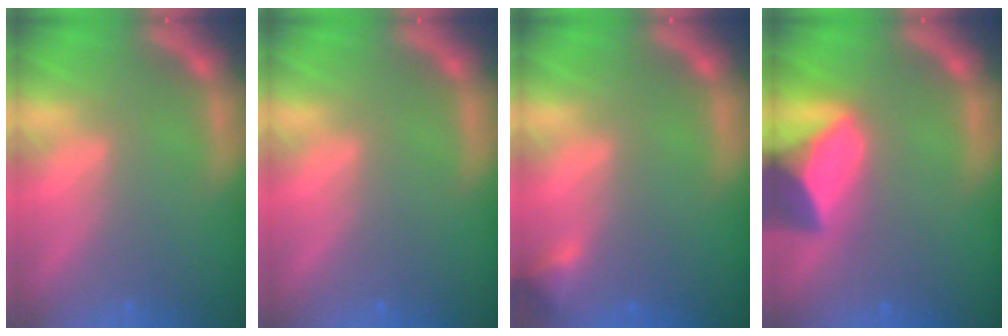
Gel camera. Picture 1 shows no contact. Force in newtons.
{"total": 0.0}
{"total": 1.4}
{"total": 8.0}